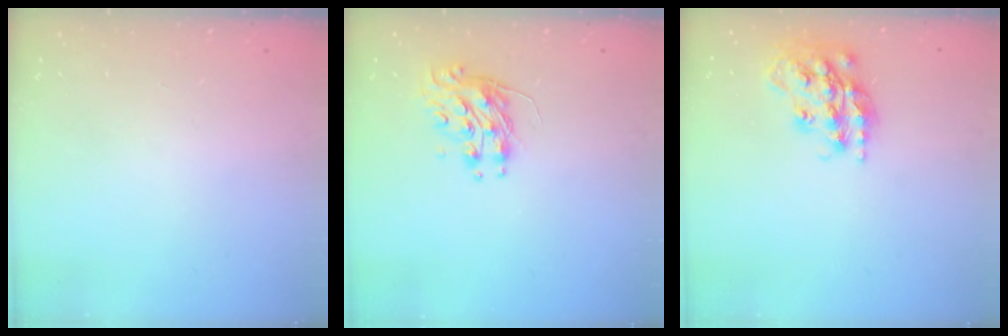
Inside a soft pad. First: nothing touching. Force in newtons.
{"total": 9.2, "press": 9.2, "slide": 0.3}
{"total": 18.3, "press": 18.3, "slide": 1.0}